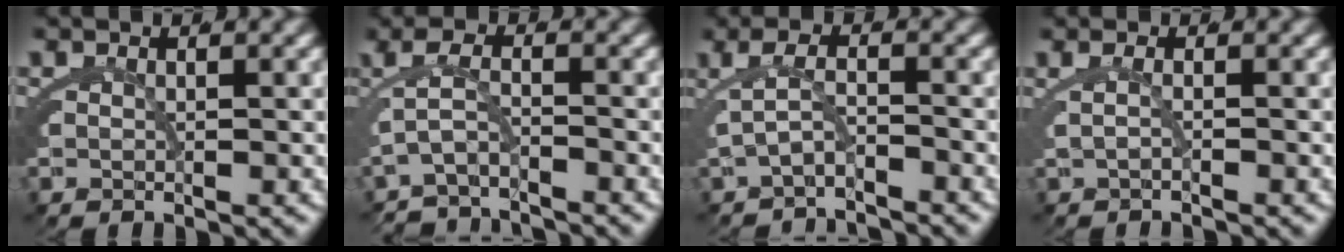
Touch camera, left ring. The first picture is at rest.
{"total": 3.1, "force": [-2.3, 0.9, 1.9], "torque": [-0.047, -0.019, -0.028]}
{"total": 2.7, "force": [-2.3, 0.3, 1.5], "torque": [-0.029, -0.011, -0.032]}
{"total": 1.2, "force": [-0.6, -0.8, 0.6], "torque": [-0.020, -0.002, -0.005]}